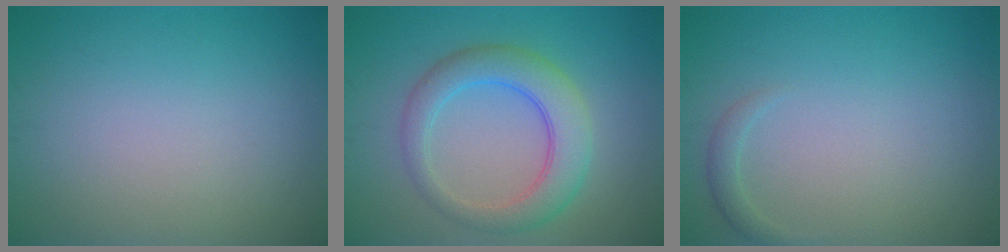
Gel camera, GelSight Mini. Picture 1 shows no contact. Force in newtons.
{"total": 5.1, "press": 5.1, "slide": 0.3}
{"total": 1.1, "press": 1.1, "slide": 0.0}